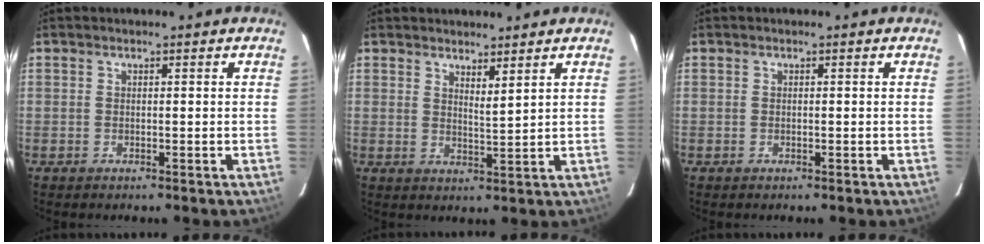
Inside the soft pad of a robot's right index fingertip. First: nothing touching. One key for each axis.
{"total": 3.4, "fx": 2.8, "fy": 0.1, "fz": 2.0, "tx": -0.034, "ty": -0.008, "tz": 0.042}
{"total": 0.0}